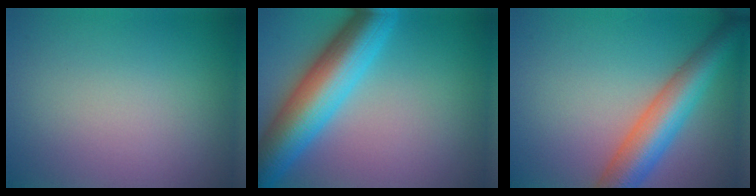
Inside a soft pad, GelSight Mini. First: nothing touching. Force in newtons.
{"total": 9.5, "press": 9.5, "slide": 0.1}
{"total": 7.2, "press": 7.2, "slide": 0.2}